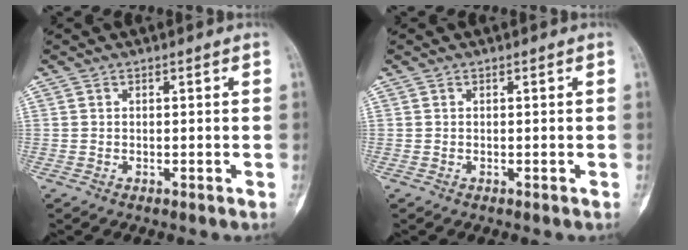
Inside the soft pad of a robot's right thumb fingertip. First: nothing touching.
{"total": 0.0}